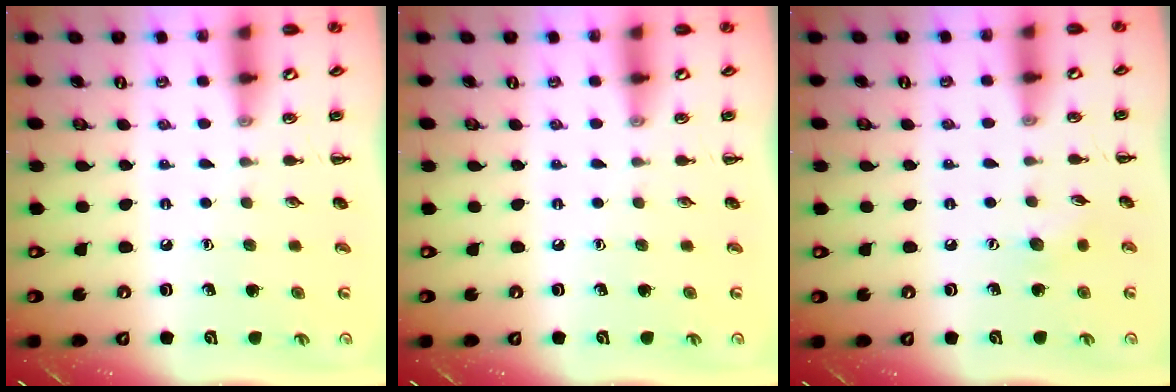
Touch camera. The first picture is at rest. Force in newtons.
{"total": 0.0}
{"total": 4.0, "press": 3.9, "slide": 1.0}